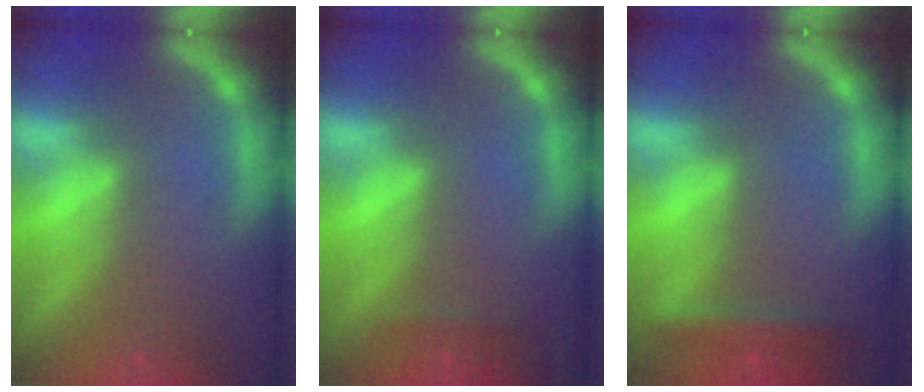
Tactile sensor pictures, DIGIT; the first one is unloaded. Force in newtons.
{"total": 0.9}
{"total": 2.4}